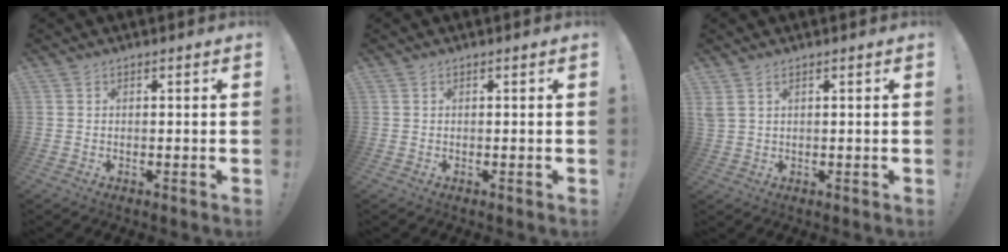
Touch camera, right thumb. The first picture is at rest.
{"total": 0.0}
{"total": 2.3, "force": [1.1, 1.0, 1.8], "torque": [-0.042, 0.002, 0.024]}